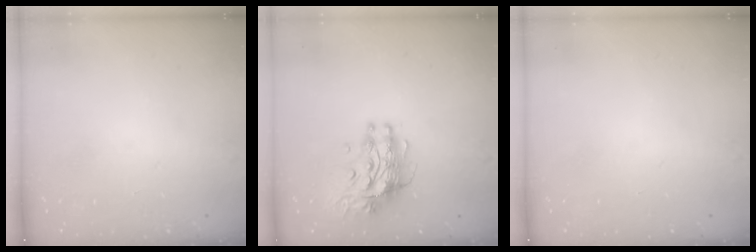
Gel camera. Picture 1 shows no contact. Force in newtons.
{"total": 11.9, "press": 11.9, "slide": 1.0}
{"total": 0.0}